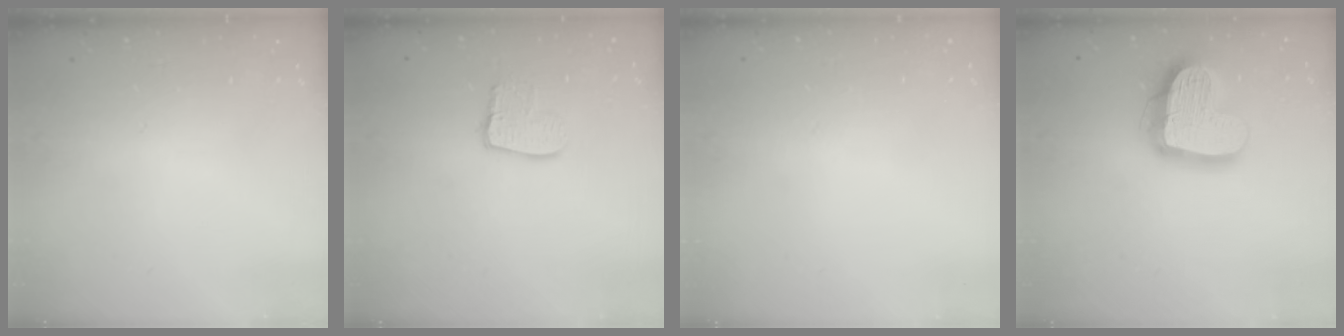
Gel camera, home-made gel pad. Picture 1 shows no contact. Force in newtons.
{"total": 9.9, "press": 9.9, "slide": 0.8}
{"total": 0.0}
{"total": 19.3, "press": 19.3, "slide": 1.6}